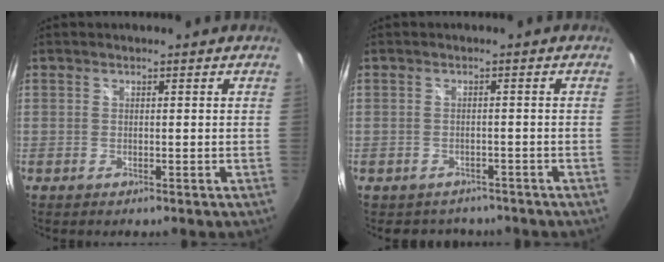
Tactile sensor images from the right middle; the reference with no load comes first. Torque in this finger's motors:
{"motor_torque": [0.10, -0.28, 0.02, 0.00]}